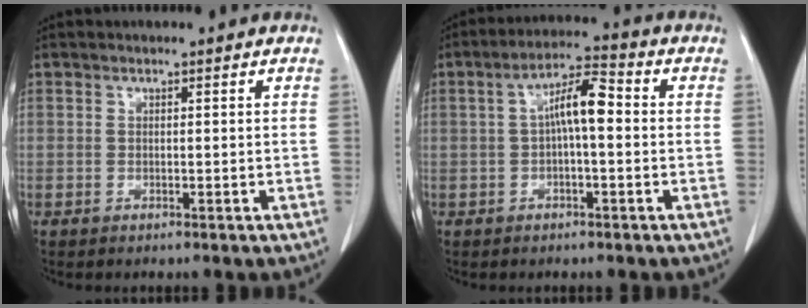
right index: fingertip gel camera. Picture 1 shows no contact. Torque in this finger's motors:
{"motor_torque": [1.04, -0.09, 0.58, 0.13]}